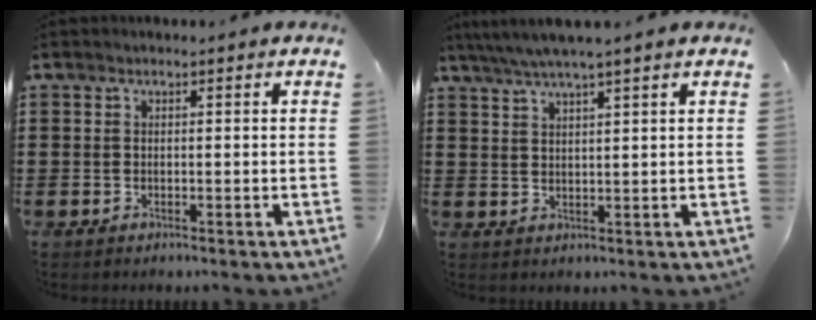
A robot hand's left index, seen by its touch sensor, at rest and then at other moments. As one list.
[{"total": 3.5, "force": [2.9, -0.5, 2.0], "torque": [-0.046, -0.004, 0.051]}]